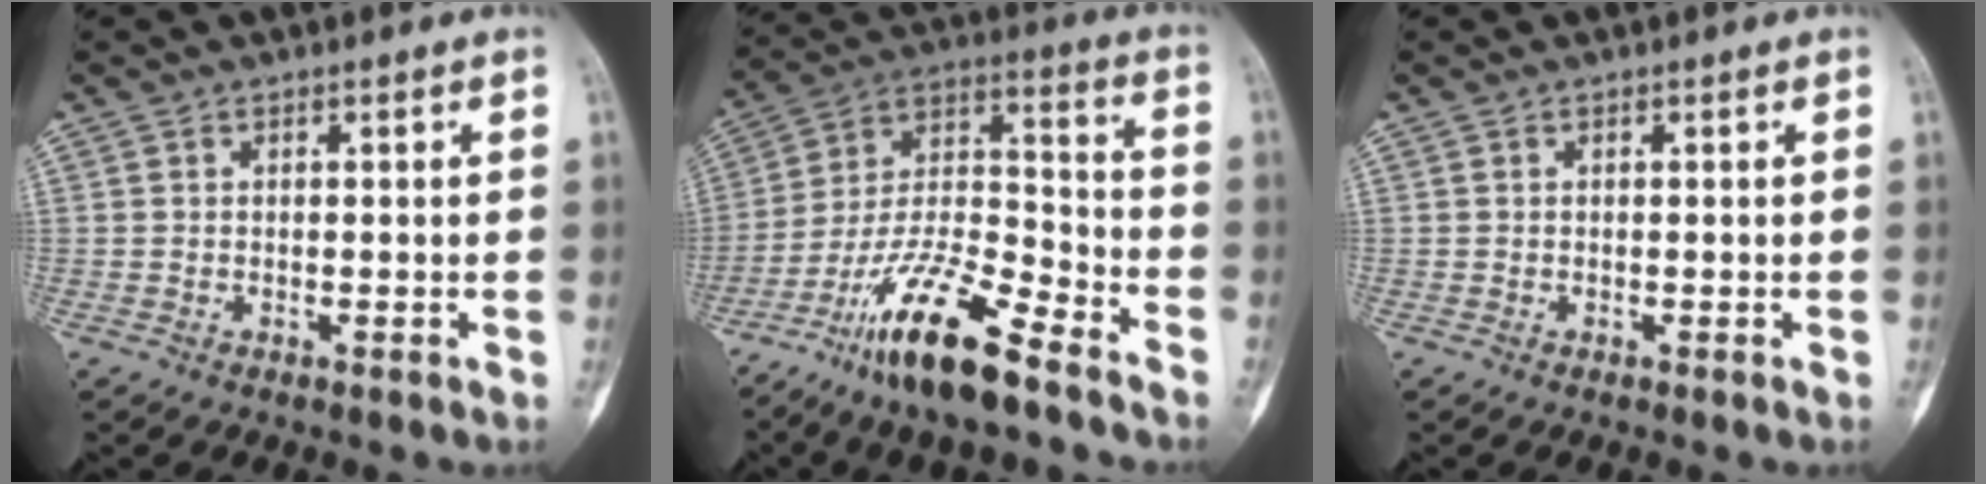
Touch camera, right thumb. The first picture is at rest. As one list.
[{"total": 17.5, "force": [-12.2, 4.0, 12.0], "torque": [-0.218, 0.074, -0.224]}, {"total": 0.0}]